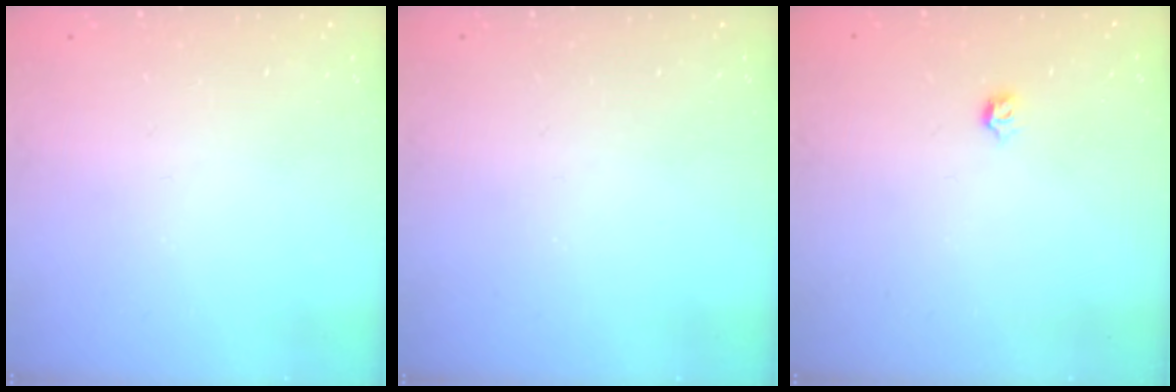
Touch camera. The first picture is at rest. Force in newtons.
{"total": 0.0}
{"total": 2.8, "press": 2.7, "slide": 0.8}